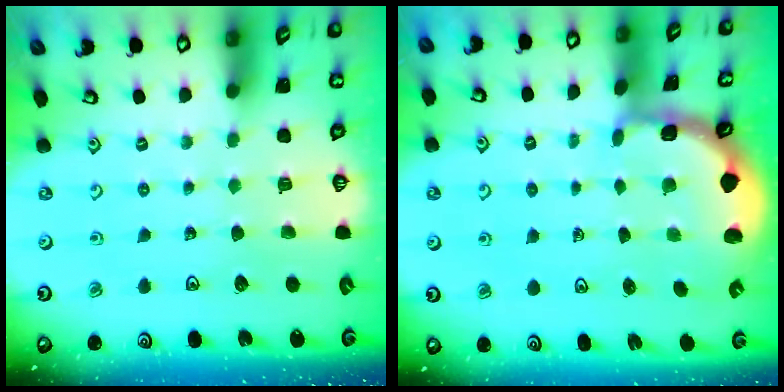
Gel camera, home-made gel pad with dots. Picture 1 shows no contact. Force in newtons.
{"total": 1.9, "press": 1.9, "slide": 0.2}